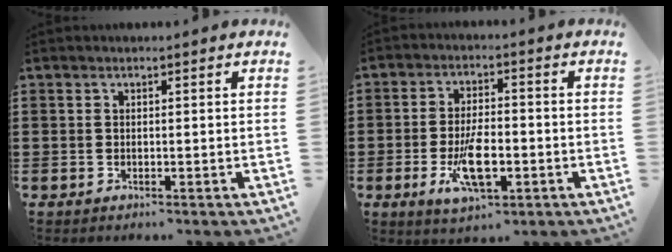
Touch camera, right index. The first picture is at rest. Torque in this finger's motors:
{"motor_torque": [1.37, 0.77, 0.59, 0.21]}